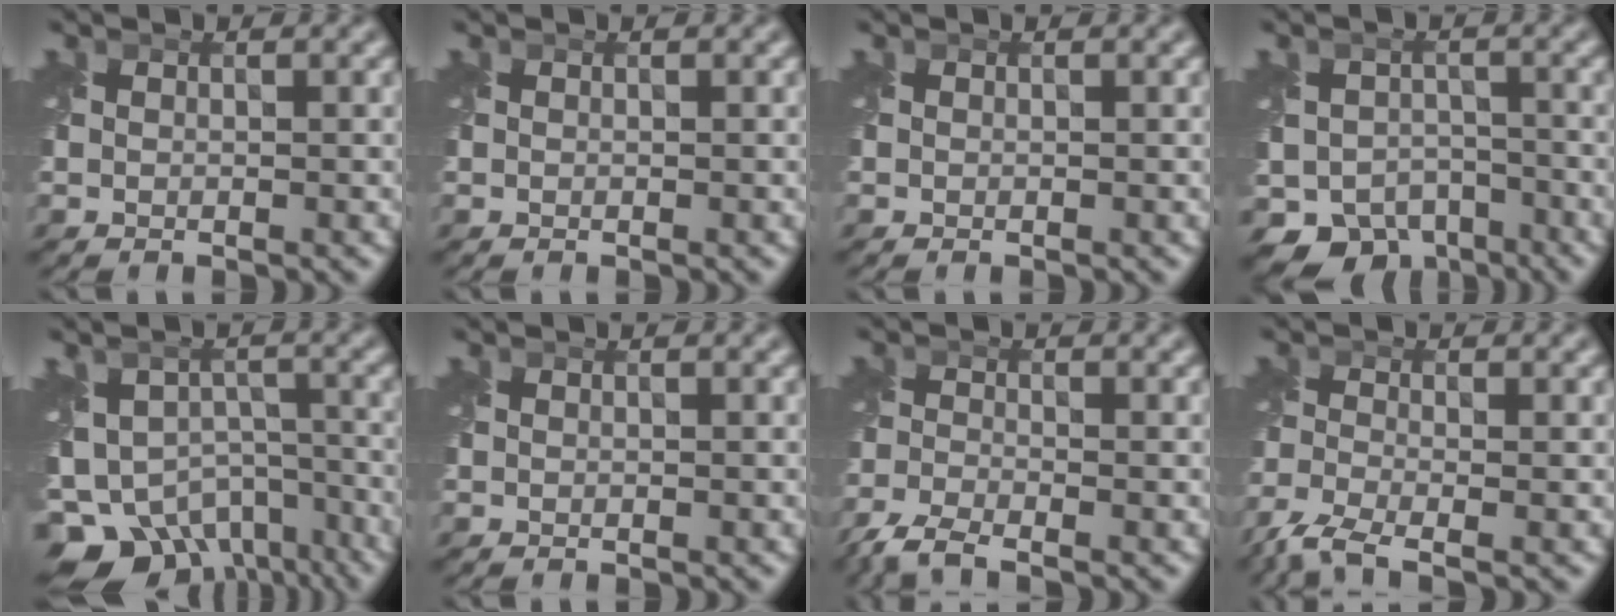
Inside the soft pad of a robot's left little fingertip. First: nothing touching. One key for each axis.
{"total": 0.0}
{"total": 0.0}
{"total": 8.2, "fx": -5.6, "fy": 5.3, "fz": 2.8, "tx": -0.043, "ty": -0.025, "tz": -0.085}
{"total": 10.9, "fx": -7.9, "fy": 6.0, "fz": 4.6, "tx": -0.078, "ty": -0.018, "tz": -0.118}
{"total": 0.0}
{"total": 3.4, "fx": -2.9, "fy": 0.6, "fz": 1.6, "tx": -0.040, "ty": -0.014, "tz": -0.072}
{"total": 4.1, "fx": -3.2, "fy": 0.9, "fz": 2.3, "tx": -0.059, "ty": -0.016, "tz": -0.079}